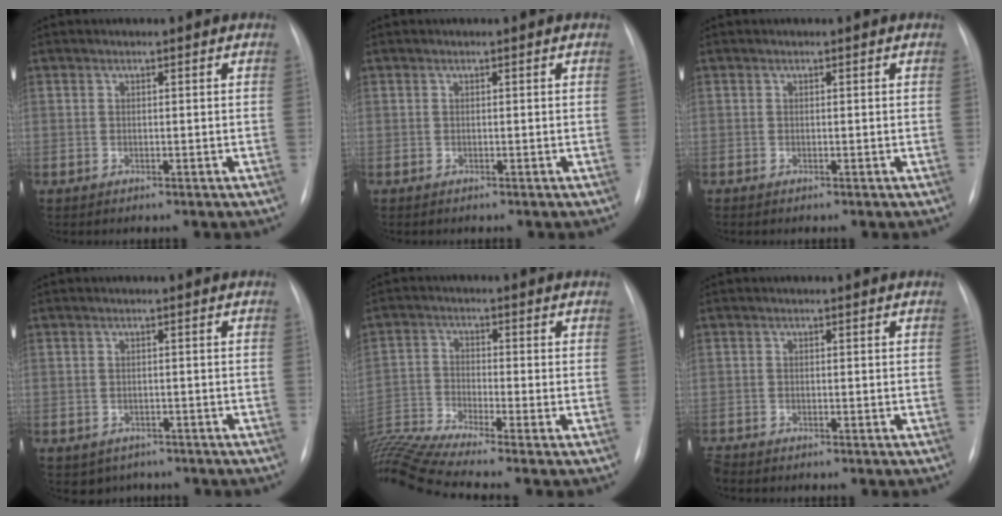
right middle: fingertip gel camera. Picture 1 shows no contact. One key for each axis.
{"total": 0.0}
{"total": 0.0}
{"total": 3.3, "fx": -2.4, "fy": 2.3, "fz": 0.4, "tx": -0.004, "ty": 0.008, "tz": -0.028}
{"total": 12.5, "fx": -10.8, "fy": -1.9, "fz": 6.1, "tx": -0.134, "ty": -0.004, "tz": -0.198}
{"total": 1.0, "fx": -1.0, "fy": 0.2, "fz": 0.2, "tx": -0.006, "ty": -0.004, "tz": -0.017}